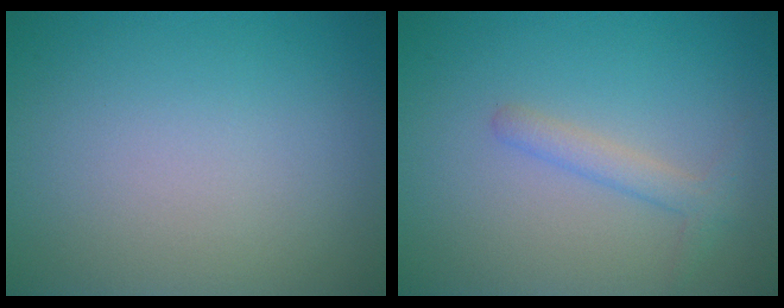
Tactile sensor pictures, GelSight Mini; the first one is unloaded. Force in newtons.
{"total": 1.8, "press": 1.8, "slide": 0.0}